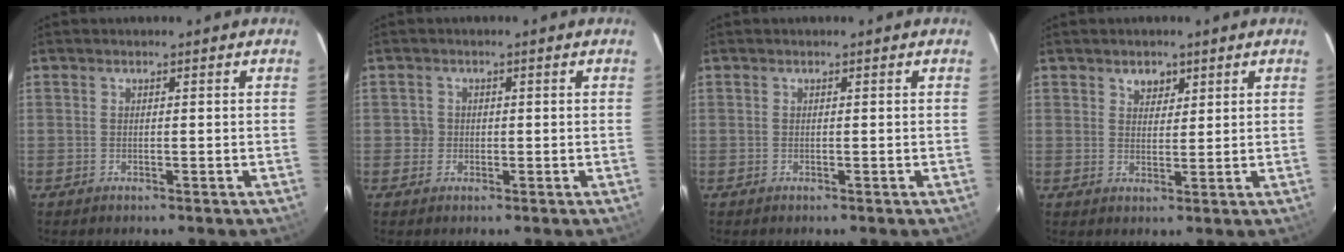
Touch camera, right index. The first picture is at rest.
{"total": 1.8, "force": [-0.3, 1.8, 0.0], "torque": [0.002, 0.006, -0.005]}
{"total": 0.0}
{"total": 2.8, "force": [1.8, 2.0, 0.9], "torque": [-0.007, 0.003, 0.030]}